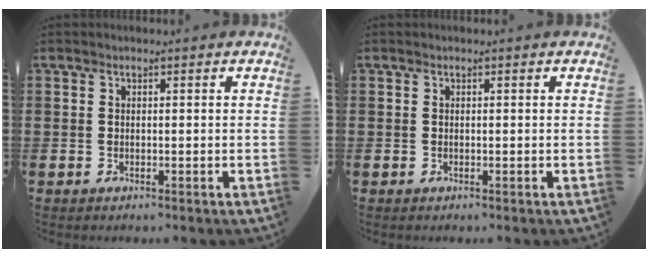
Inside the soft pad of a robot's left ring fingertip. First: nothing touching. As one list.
[{"total": 0.0}]